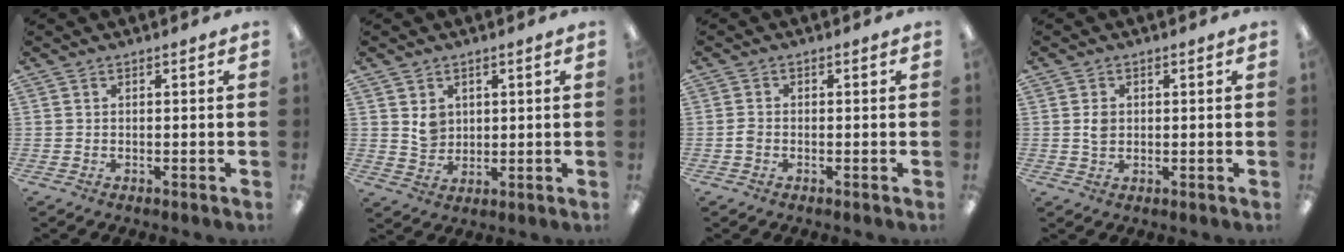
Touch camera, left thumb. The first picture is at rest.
{"total": 4.8, "force": [2.3, 4.1, 1.2], "torque": [-0.004, -0.007, 0.037]}
{"total": 1.5, "force": [-0.4, 1.1, 1.0], "torque": [-0.017, 0.003, -0.008]}
{"total": 2.7, "force": [0.5, 2.1, 1.7], "torque": [-0.027, 0.002, 0.006]}